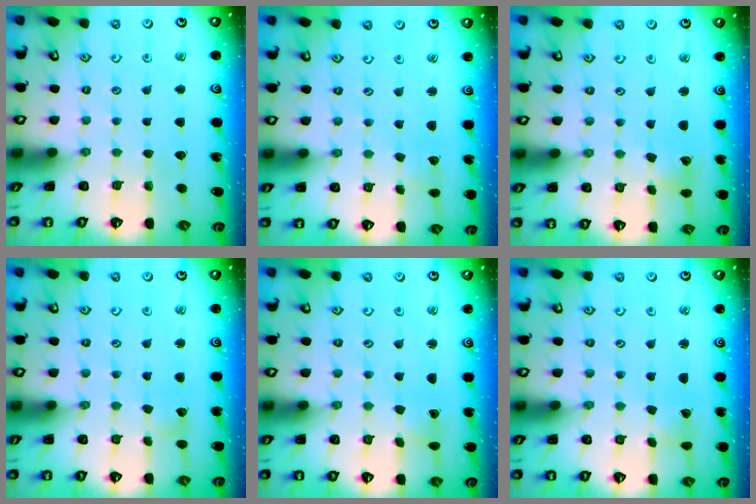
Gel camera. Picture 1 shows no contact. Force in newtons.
{"total": 2.0, "press": 2.0, "slide": 0.2}
{"total": 4.7, "press": 4.6, "slide": 0.6}
{"total": 3.0, "press": 3.0, "slide": 0.4}
{"total": 1.6, "press": 1.6, "slide": 0.1}
{"total": 1.7, "press": 1.7, "slide": 0.1}